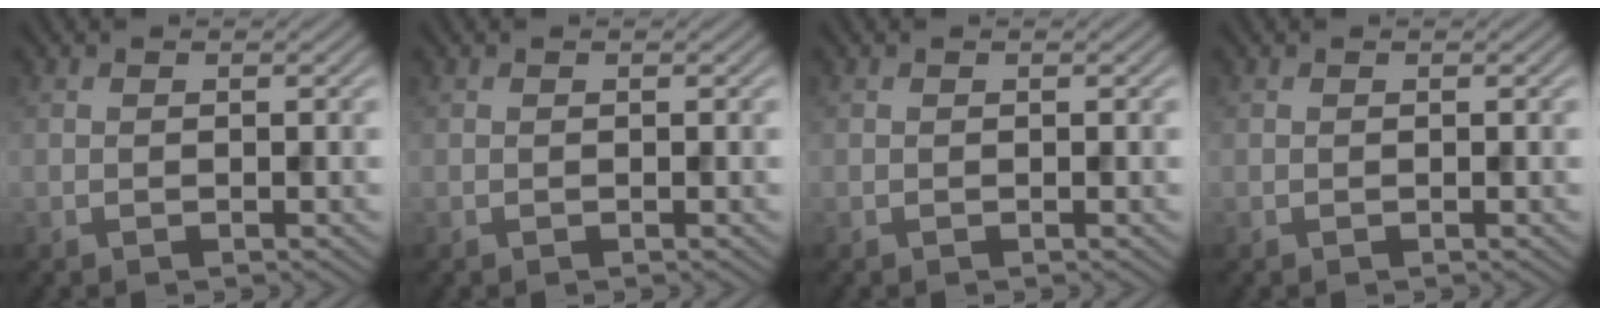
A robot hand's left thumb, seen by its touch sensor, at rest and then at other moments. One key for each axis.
{"total": 0.0}
{"total": 0.0}
{"total": 0.0}